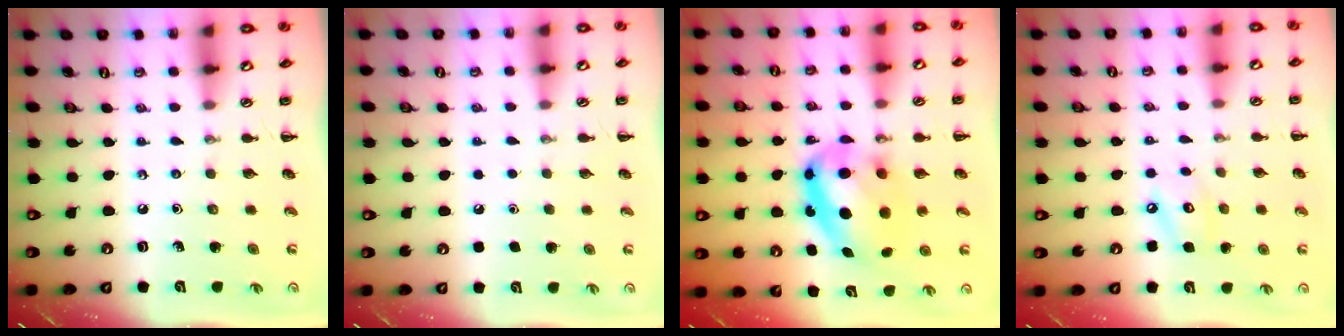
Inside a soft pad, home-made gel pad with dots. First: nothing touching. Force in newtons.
{"total": 1.8, "press": 1.7, "slide": 0.1}
{"total": 14.5, "press": 14.1, "slide": 3.4}
{"total": 6.2, "press": 6.2, "slide": 0.8}